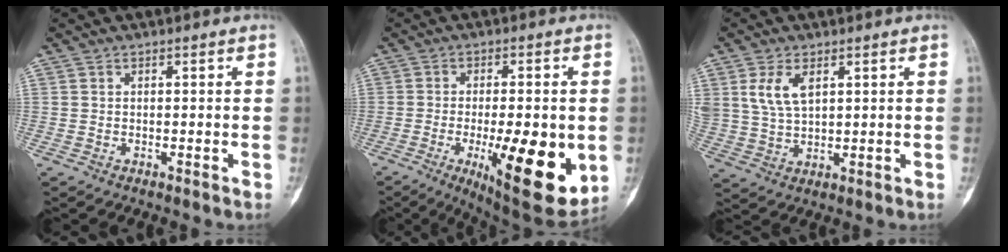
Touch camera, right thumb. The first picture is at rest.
{"total": 18.6, "force": [-4.1, 6.0, 17.1], "torque": [-0.223, -0.023, -0.040]}
{"total": 6.6, "force": [2.8, 3.5, 4.9], "torque": [-0.097, -0.007, 0.064]}